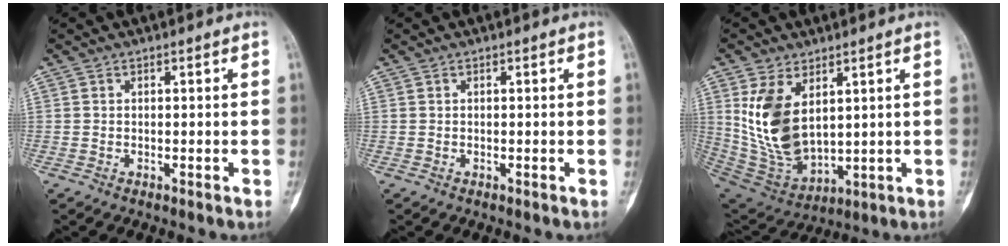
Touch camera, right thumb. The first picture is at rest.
{"total": 0.0}
{"total": 14.6, "force": [4.2, 8.5, 11.1], "torque": [-0.196, -0.024, 0.105]}